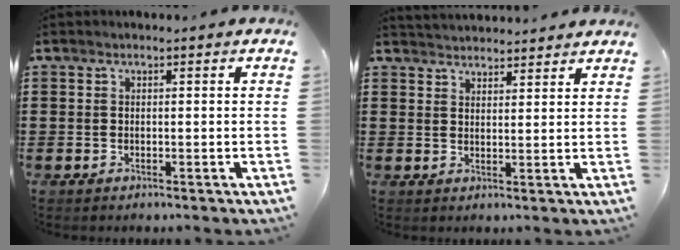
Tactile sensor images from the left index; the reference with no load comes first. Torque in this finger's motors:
{"motor_torque": [1.07, -1.07, 0.31, 0.06]}